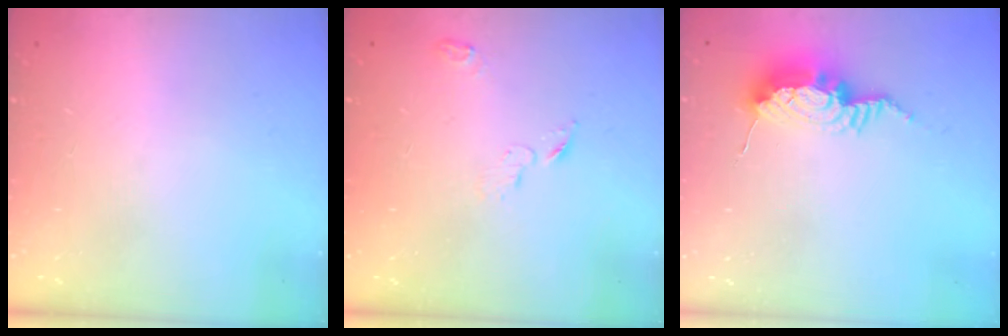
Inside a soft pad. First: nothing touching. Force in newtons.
{"total": 3.4, "press": 3.4, "slide": 0.4}
{"total": 10.1, "press": 10.0, "slide": 1.0}